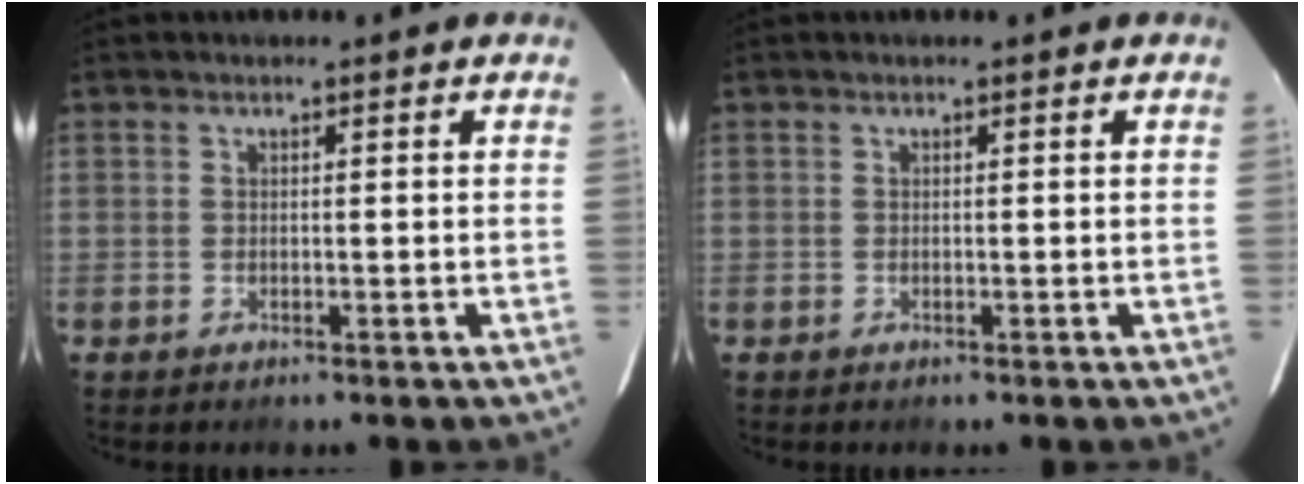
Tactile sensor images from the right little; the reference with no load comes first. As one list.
[{"total": 0.0}]